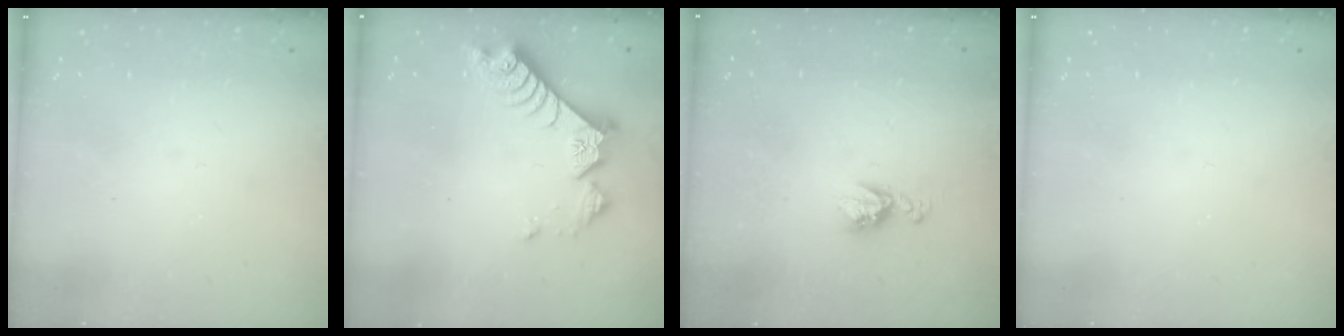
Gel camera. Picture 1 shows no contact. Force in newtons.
{"total": 8.1, "press": 8.0, "slide": 0.6}
{"total": 6.4, "press": 6.4, "slide": 0.5}
{"total": 0.0}